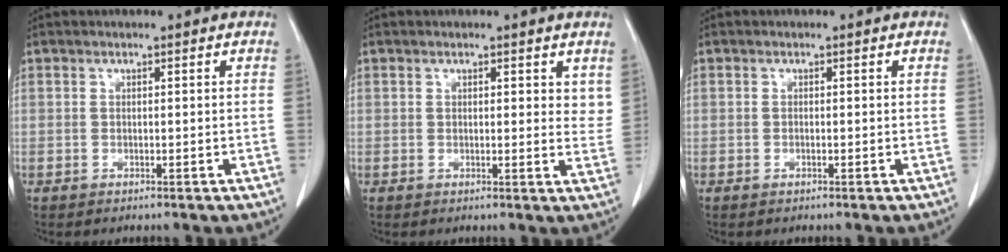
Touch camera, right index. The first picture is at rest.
{"total": 2.9, "force": [1.9, 1.4, 1.6], "torque": [-0.004, -0.012, 0.016]}
{"total": 0.0}